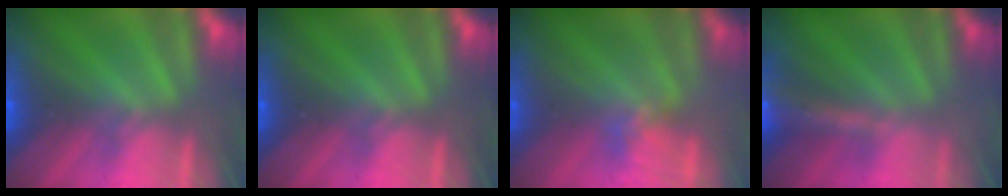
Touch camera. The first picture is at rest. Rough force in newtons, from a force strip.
{"total": 0.0}
{"total": 2.3}
{"total": 7.4}